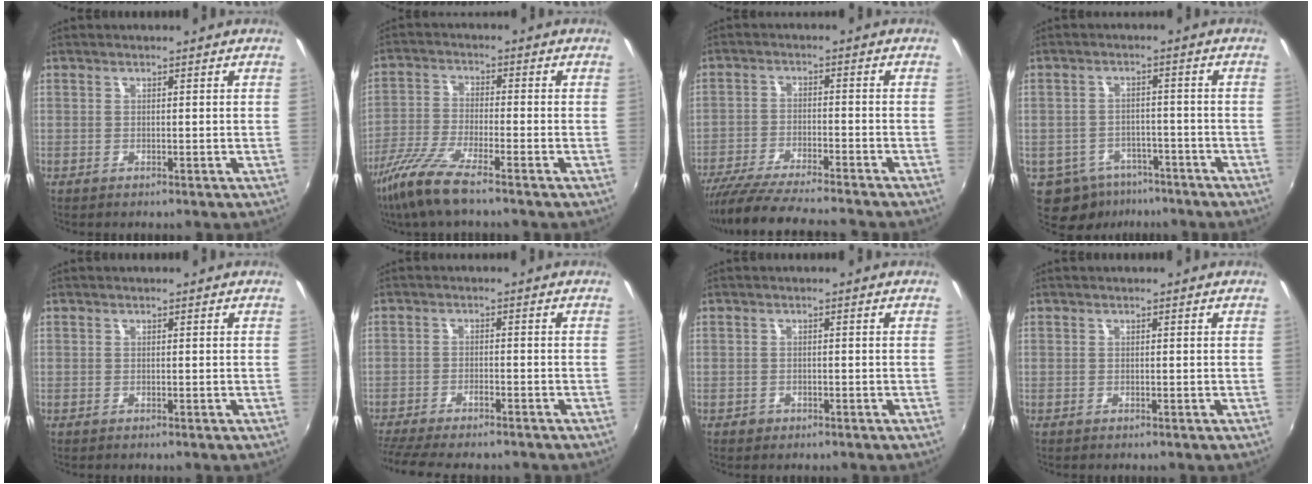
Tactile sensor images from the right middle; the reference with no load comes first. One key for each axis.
{"total": 9.8, "fx": -7.2, "fy": 0.8, "fz": 6.6, "tx": -0.148, "ty": -0.023, "tz": -0.142}
{"total": 15.7, "fx": -14.1, "fy": 1.2, "fz": 6.9, "tx": -0.143, "ty": -0.025, "tz": -0.231}
{"total": 9.8, "fx": -6.2, "fy": 6.9, "fz": 3.2, "tx": -0.090, "ty": 0.005, "tz": -0.076}
{"total": 0.0}
{"total": 11.7, "fx": -10.2, "fy": 2.1, "fz": 5.5, "tx": -0.128, "ty": -0.029, "tz": -0.163}
{"total": 1.5, "fx": -0.9, "fy": 1.1, "fz": 0.4, "tx": -0.010, "ty": -0.001, "tz": -0.012}
{"total": 0.0}